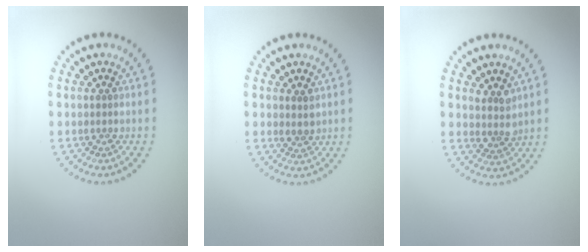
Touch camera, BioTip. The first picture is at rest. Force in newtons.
{"total": 1.3, "press": 1.1, "slide": 0.5}
{"total": 2.0, "press": 1.6, "slide": 1.2}